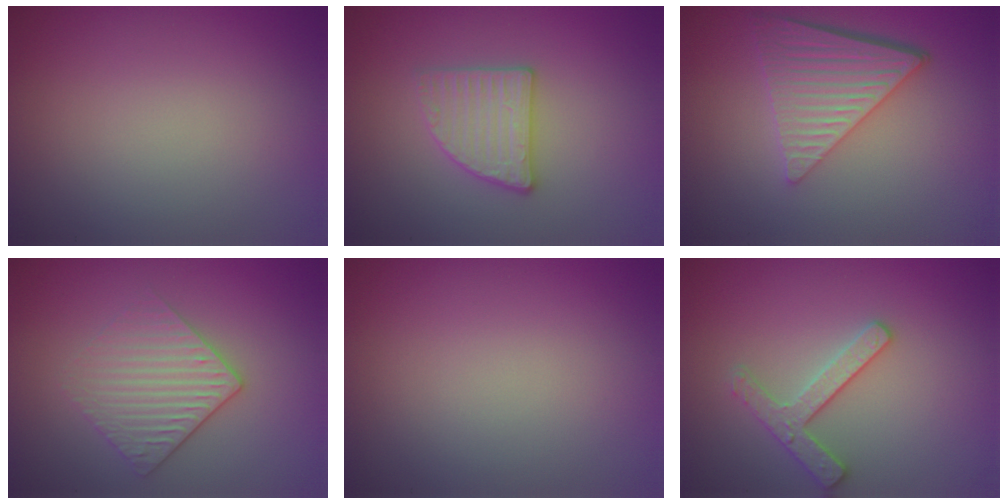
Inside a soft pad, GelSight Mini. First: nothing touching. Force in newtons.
{"total": 2.8, "press": 2.7, "slide": 0.5}
{"total": 5.8, "press": 4.4, "slide": 3.8}
{"total": 2.9, "press": 2.6, "slide": 1.2}
{"total": 0.0}
{"total": 2.5, "press": 2.4, "slide": 0.3}